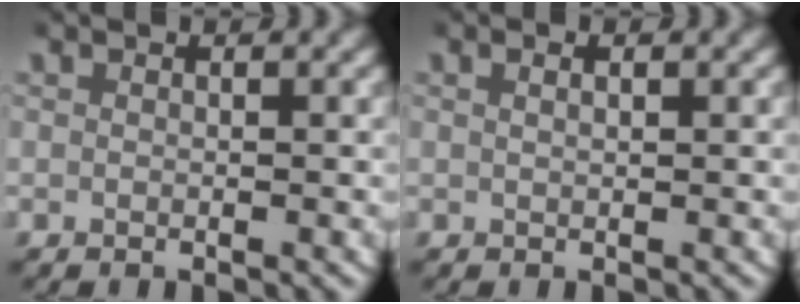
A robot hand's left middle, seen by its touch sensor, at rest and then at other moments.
{"total": 0.6, "force": [0.3, 0.2, 0.5], "torque": [-0.006, 0.000, 0.004]}